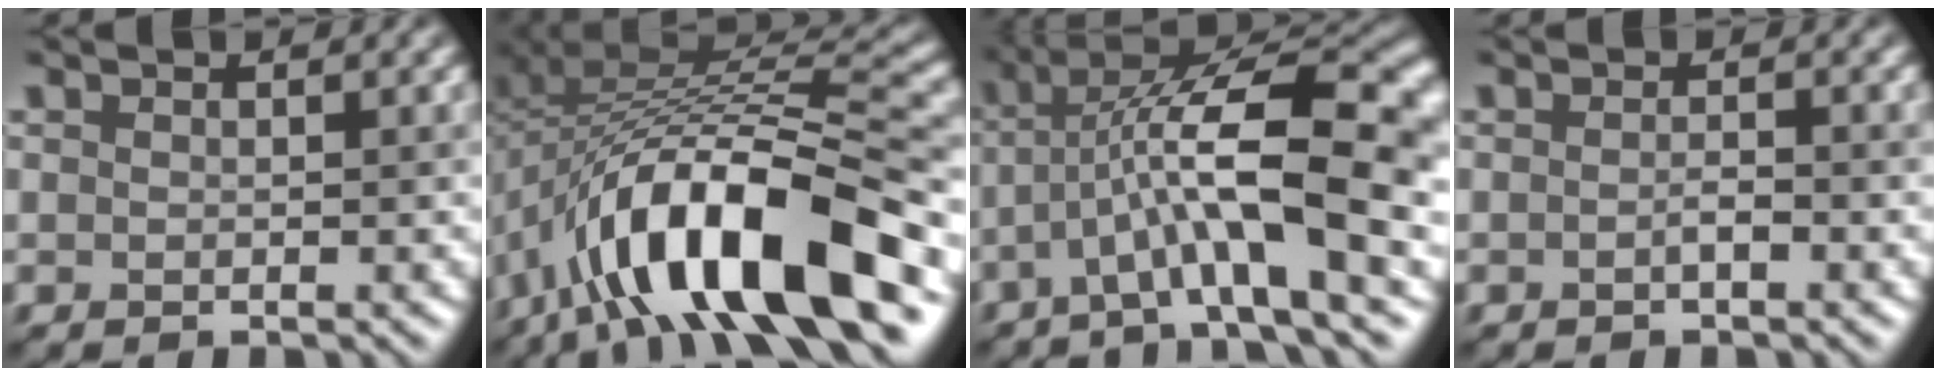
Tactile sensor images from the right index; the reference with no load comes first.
{"total": 13.6, "force": [-6.4, 4.7, 11.0], "torque": [-0.176, 0.017, -0.111]}
{"total": 11.3, "force": [-1.8, 3.0, 10.7], "torque": [-0.188, 0.024, -0.039]}
{"total": 0.8, "force": [-0.3, 0.2, 0.7], "torque": [-0.017, 0.002, -0.006]}